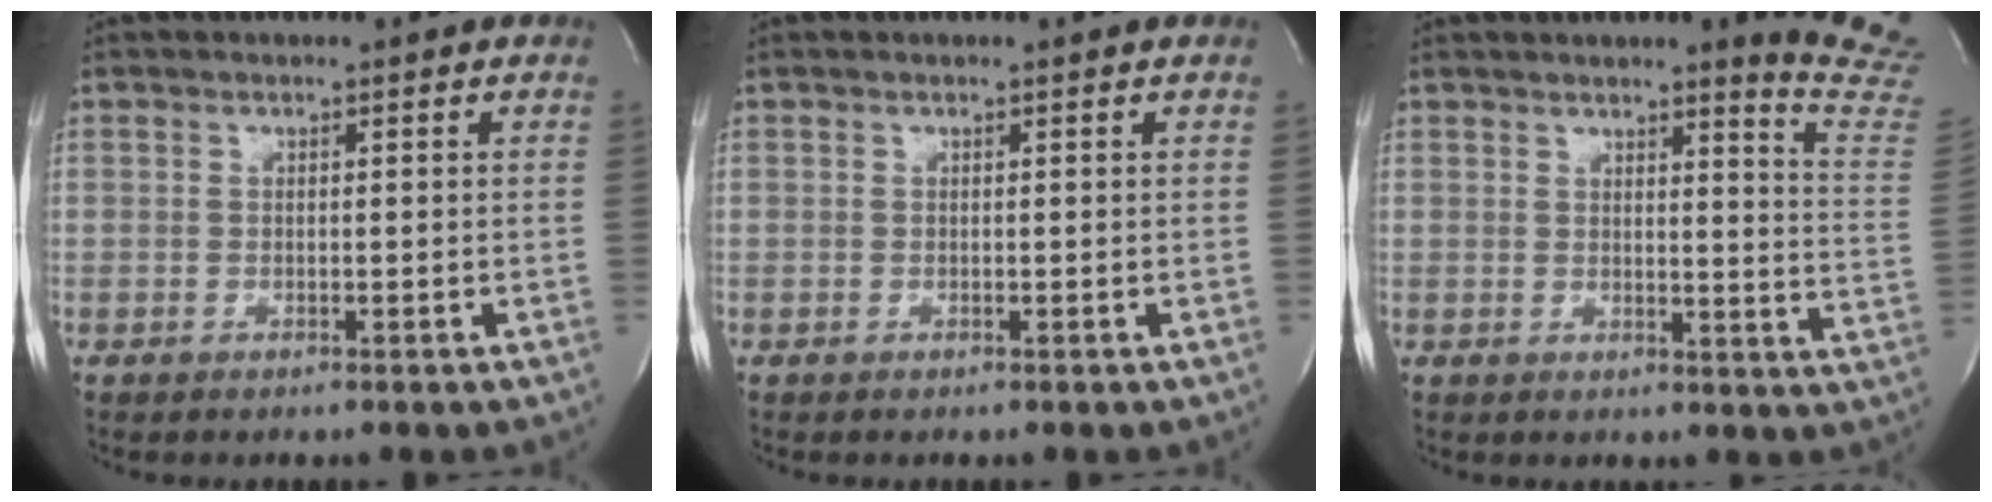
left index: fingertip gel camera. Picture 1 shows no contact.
{"total": 0.0}
{"total": 11.7, "force": [10.3, -0.9, 5.6], "torque": [-0.060, -0.090, 0.094]}